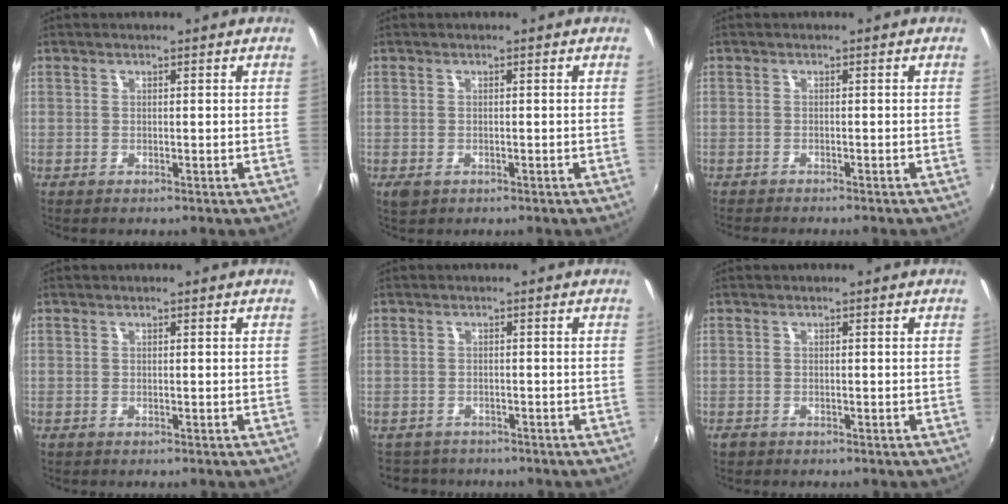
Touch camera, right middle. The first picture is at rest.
{"total": 2.1, "force": [-1.0, 1.4, 1.1], "torque": [-0.021, -0.006, -0.015]}
{"total": 2.7, "force": [-2.5, 0.0, 1.0], "torque": [-0.030, -0.011, -0.042]}
{"total": 0.0}
{"total": 3.5, "force": [-2.6, 2.2, -0.1], "torque": [-0.003, 0.012, -0.044]}
{"total": 1.0, "force": [-0.8, 0.6, 0.3], "torque": [-0.009, -0.002, -0.015]}